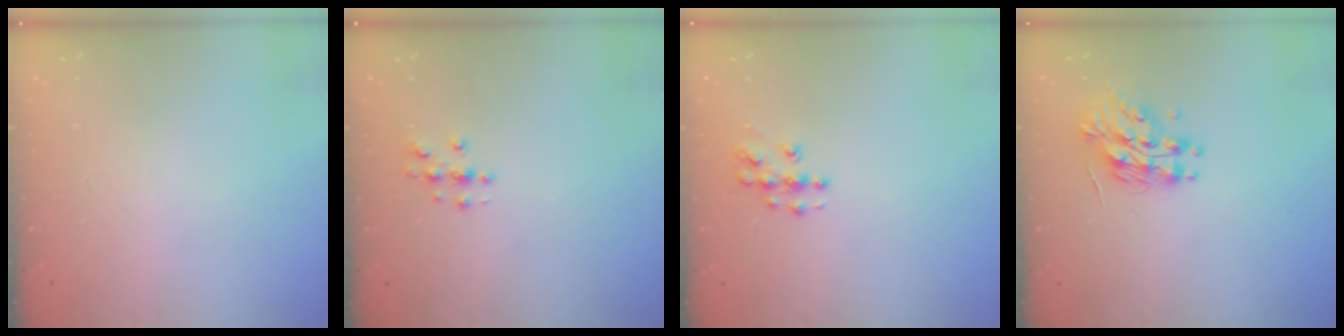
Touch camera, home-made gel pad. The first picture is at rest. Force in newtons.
{"total": 2.7, "press": 2.7, "slide": 0.3}
{"total": 6.6, "press": 6.6, "slide": 0.3}
{"total": 12.2, "press": 12.1, "slide": 1.2}